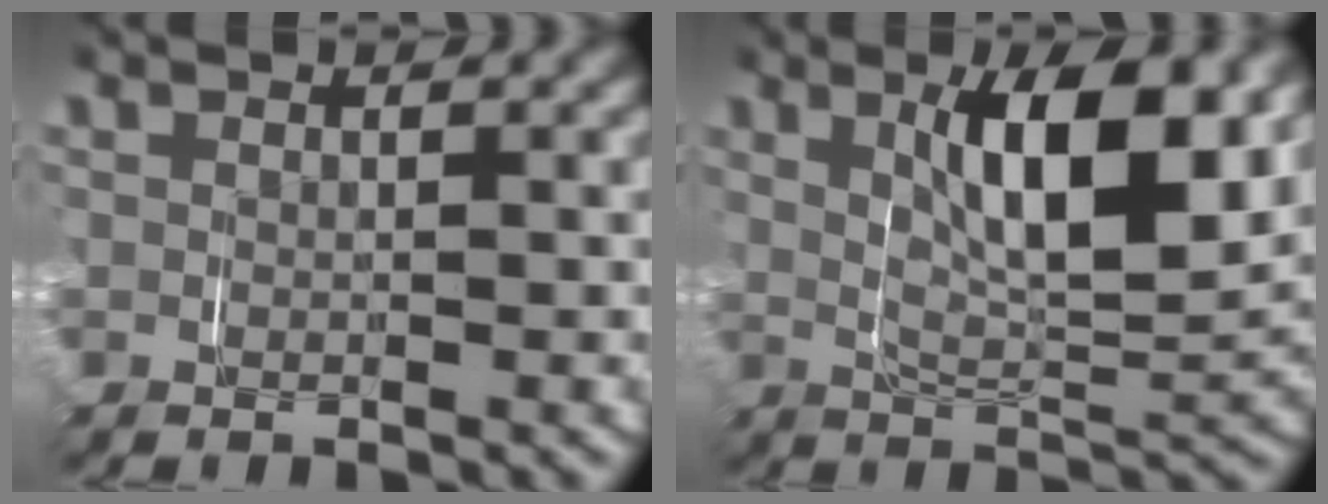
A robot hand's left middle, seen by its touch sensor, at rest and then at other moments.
{"total": 8.0, "force": [2.2, 2.4, 7.3], "torque": [-0.117, -0.004, 0.038]}